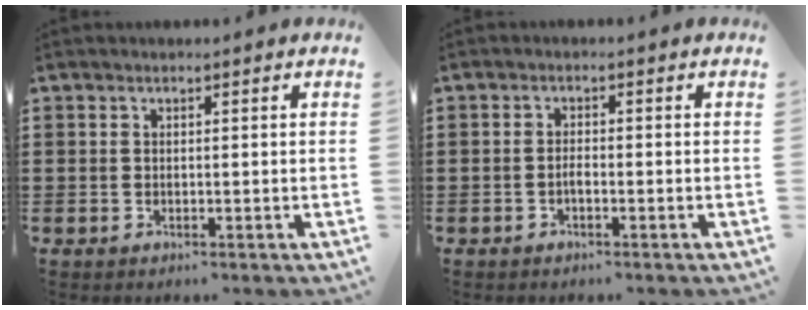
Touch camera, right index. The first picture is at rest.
{"total": 1.3, "force": [-0.7, 0.3, 1.0], "torque": [-0.021, -0.001, -0.012]}